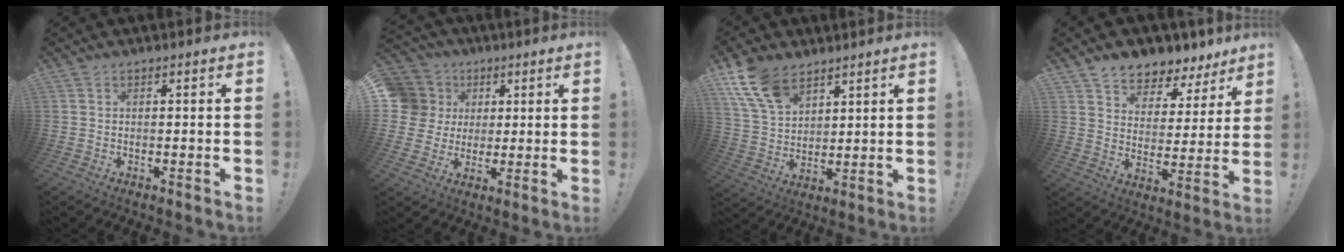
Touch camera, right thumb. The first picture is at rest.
{"total": 11.1, "force": [2.3, 10.4, 3.3], "torque": [-0.059, -0.005, 0.052]}
{"total": 12.9, "force": [8.1, 7.7, 6.6], "torque": [-0.130, -0.031, 0.159]}
{"total": 6.9, "force": [5.5, 3.8, 1.4], "torque": [-0.021, -0.053, 0.104]}